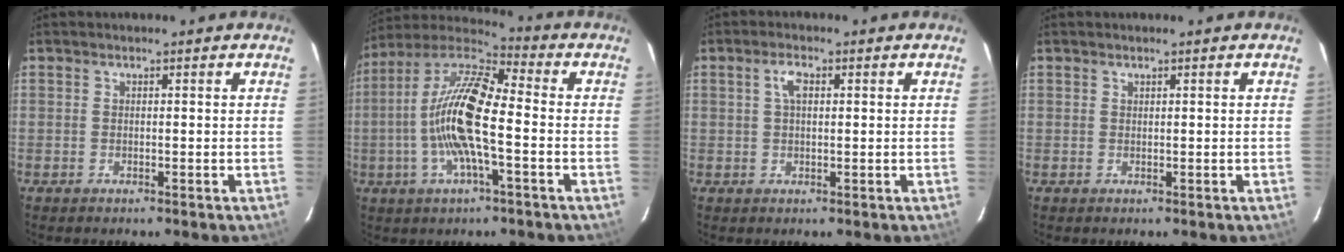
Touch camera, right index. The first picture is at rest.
{"total": 15.7, "force": [-2.6, 4.0, 14.9], "torque": [-0.288, 0.003, -0.060]}
{"total": 2.7, "force": [0.8, 1.3, 2.3], "torque": [-0.047, 0.009, 0.016]}
{"total": 0.0}